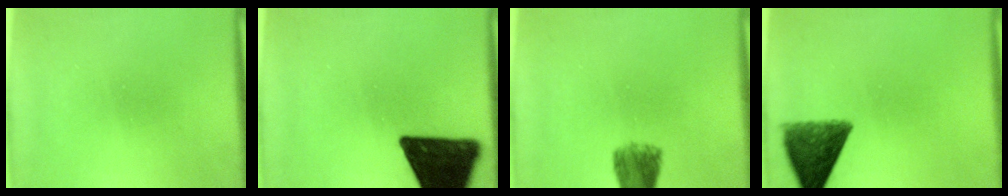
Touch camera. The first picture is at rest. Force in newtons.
{"total": 16.3}
{"total": 5.3}
{"total": 9.2}